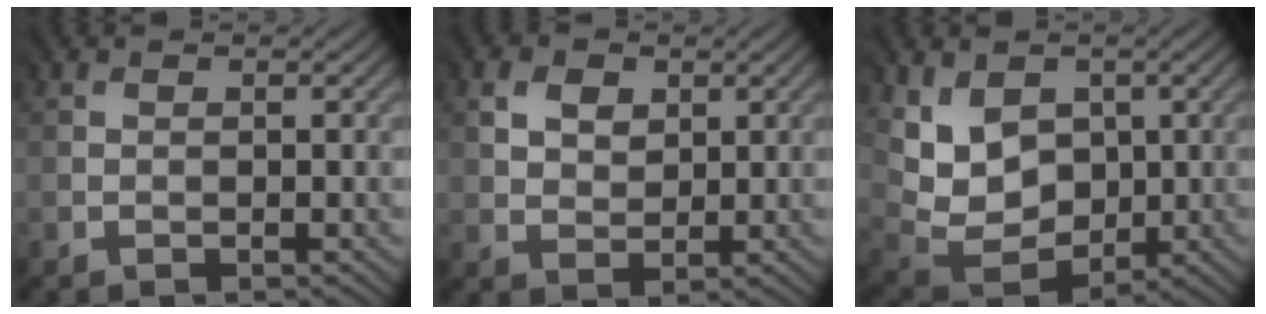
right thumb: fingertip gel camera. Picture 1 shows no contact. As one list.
[{"total": 3.3, "force": [1.7, 2.4, 1.4], "torque": [-0.029, 0.000, 0.032]}, {"total": 8.1, "force": [2.6, 6.2, 4.5], "torque": [-0.120, -0.012, 0.054]}]